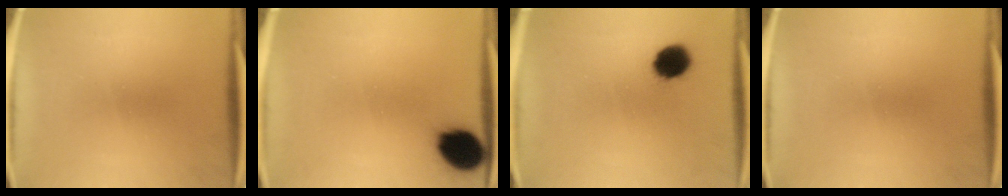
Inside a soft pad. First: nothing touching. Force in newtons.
{"total": 11.4}
{"total": 8.2}
{"total": 0.0}